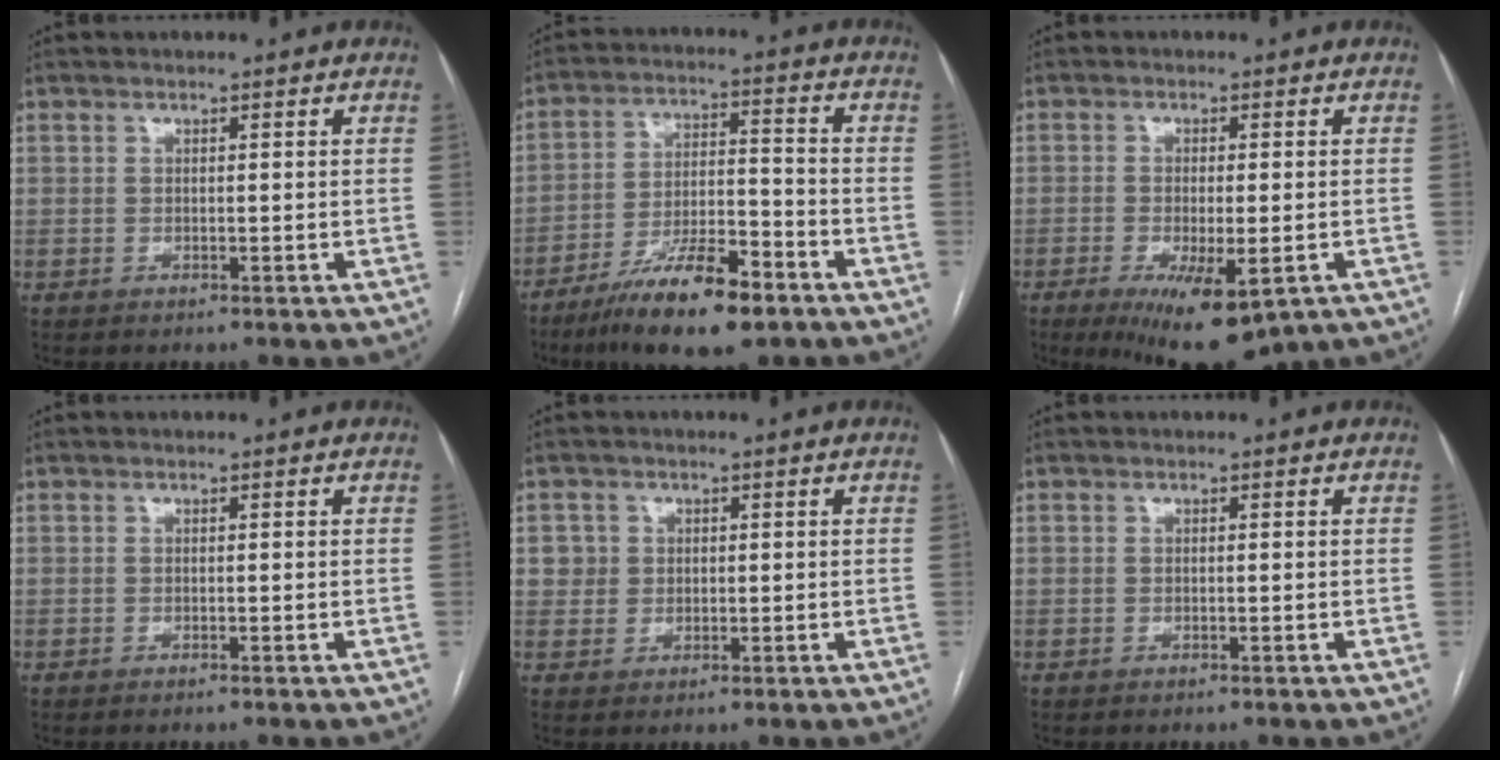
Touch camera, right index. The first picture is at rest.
{"total": 13.9, "force": [-9.1, 2.9, 10.1], "torque": [-0.181, -0.013, -0.155]}
{"total": 11.0, "force": [-5.8, 3.1, 8.9], "torque": [-0.136, -0.022, -0.082]}
{"total": 0.0}
{"total": 2.6, "force": [0.6, 2.5, 0.0], "torque": [0.013, 0.007, 0.008]}
{"total": 0.0}